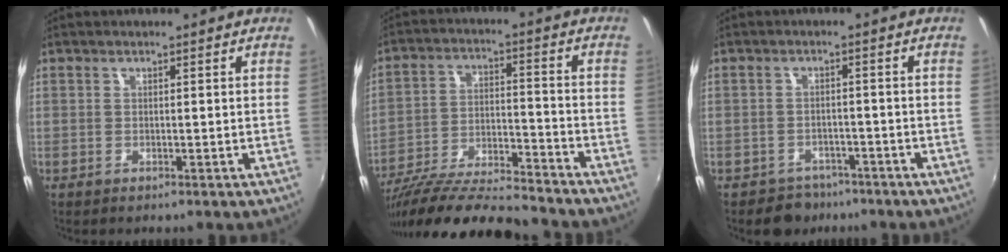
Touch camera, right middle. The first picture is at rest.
{"total": 19.3, "force": [-16.8, 2.2, 9.1], "torque": [-0.174, -0.038, -0.281]}
{"total": 5.0, "force": [-3.8, 3.2, 0.0], "torque": [-0.013, 0.009, -0.060]}